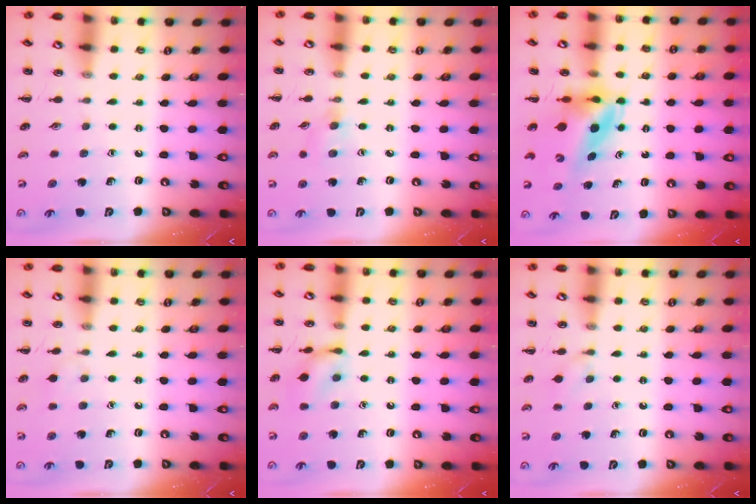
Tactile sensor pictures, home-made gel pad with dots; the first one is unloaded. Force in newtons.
{"total": 4.9, "press": 4.6, "slide": 1.8}
{"total": 6.2, "press": 6.0, "slide": 1.4}
{"total": 5.3, "press": 5.0, "slide": 1.7}
{"total": 10.5, "press": 10.4, "slide": 0.8}
{"total": 6.1, "press": 5.7, "slide": 2.2}